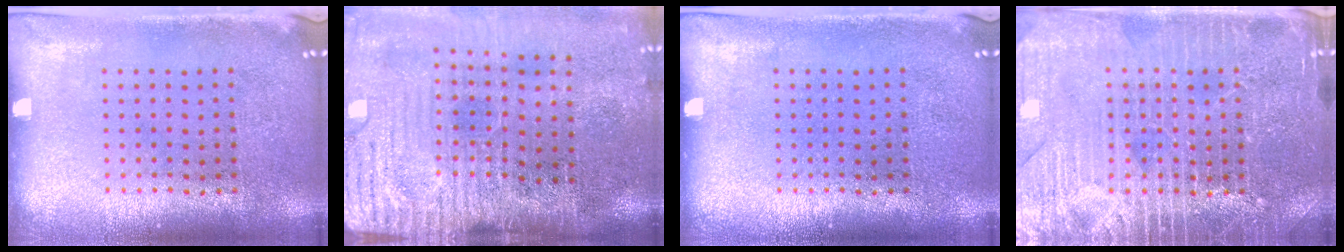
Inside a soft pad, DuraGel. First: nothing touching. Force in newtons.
{"total": 4.8, "press": 3.9, "slide": 2.8}
{"total": 0.0}
{"total": 4.0, "press": 4.0, "slide": 0.6}